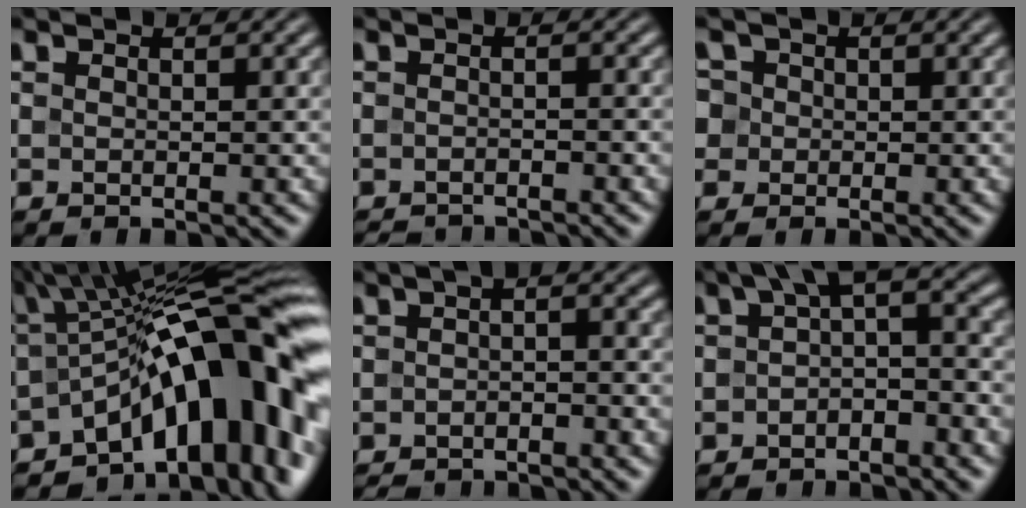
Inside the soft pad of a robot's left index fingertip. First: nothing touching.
{"total": 3.3, "force": [-3.1, 0.4, 0.8], "torque": [-0.011, -0.010, -0.050]}
{"total": 4.2, "force": [1.2, 3.7, 1.7], "torque": [-0.030, 0.030, -0.004]}
{"total": 15.9, "force": [-3.2, 6.4, 14.2], "torque": [-0.152, 0.037, -0.061]}
{"total": 3.1, "force": [-2.1, 1.2, 1.9], "torque": [-0.027, 0.003, -0.040]}
{"total": 4.9, "force": [-0.1, 2.4, 4.2], "torque": [-0.048, 0.016, -0.015]}